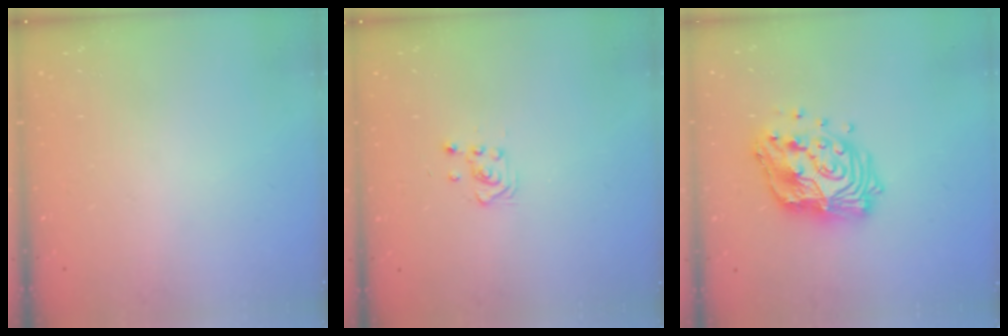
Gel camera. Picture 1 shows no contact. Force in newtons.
{"total": 3.7, "press": 3.6, "slide": 0.5}
{"total": 15.9, "press": 15.9, "slide": 1.1}